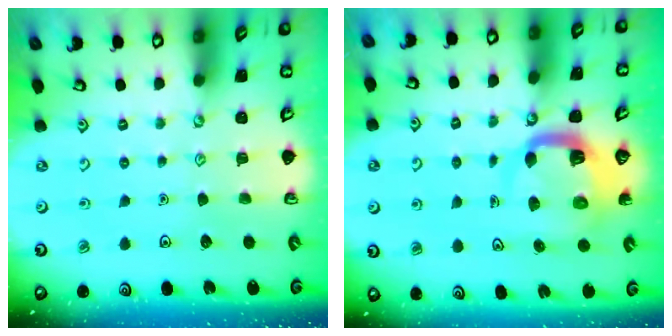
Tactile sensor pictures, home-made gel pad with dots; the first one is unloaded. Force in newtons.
{"total": 6.4, "press": 6.4, "slide": 0.9}